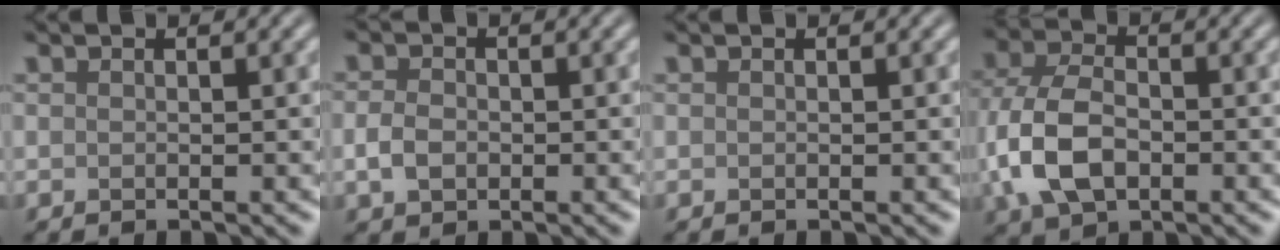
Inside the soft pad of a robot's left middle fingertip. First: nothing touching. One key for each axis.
{"total": 2.3, "fx": -0.4, "fy": 1.8, "fz": 1.4, "tx": -0.030, "ty": -0.002, "tz": -0.013}
{"total": 0.0}
{"total": 7.4, "fx": -1.8, "fy": 4.8, "fz": 5.3, "tx": -0.130, "ty": -0.002, "tz": -0.044}